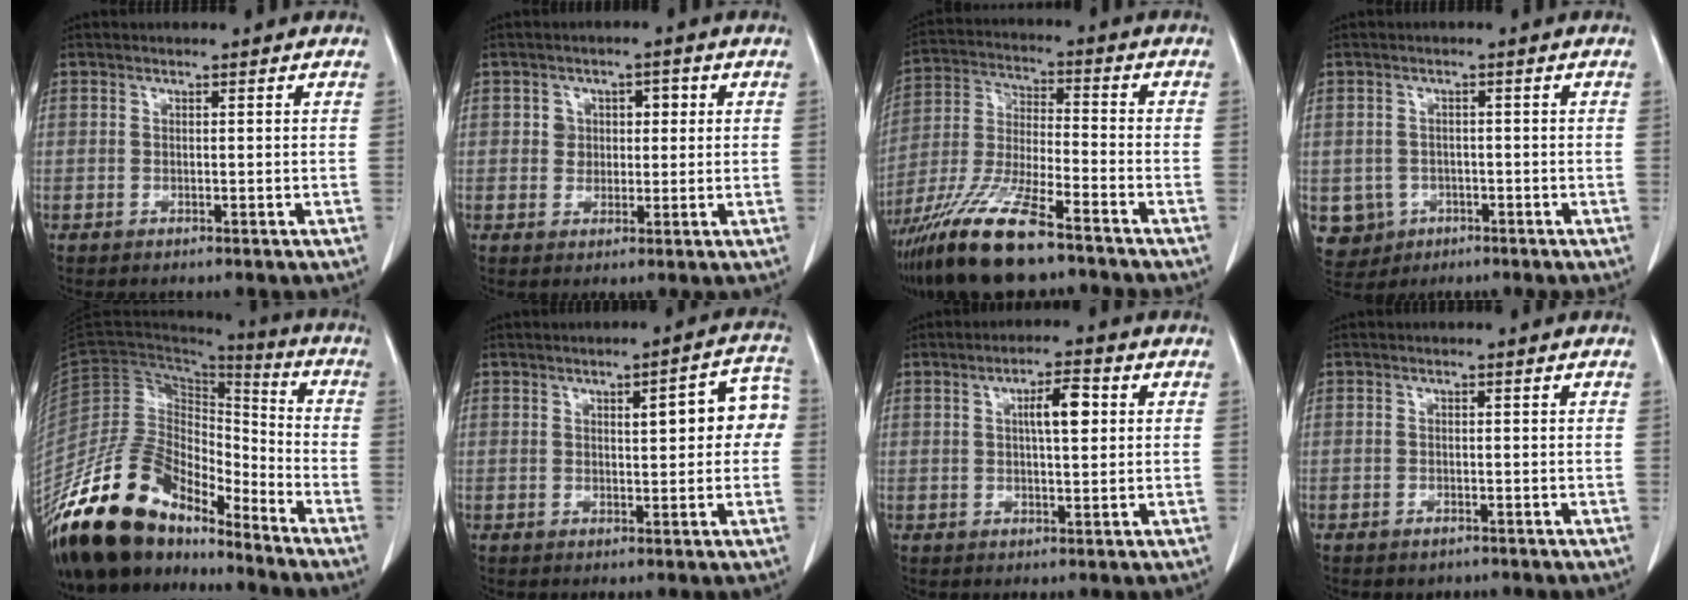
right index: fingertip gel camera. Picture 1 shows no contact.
{"total": 3.8, "force": [0.8, 3.1, 1.9], "torque": [-0.021, 0.016, 0.013]}
{"total": 15.6, "force": [-11.1, 2.6, 10.7], "torque": [-0.232, -0.034, -0.208]}
{"total": 5.3, "force": [-1.6, 5.0, 0.5], "torque": [-0.011, 0.007, -0.019]}
{"total": 20.0, "force": [-16.6, 7.4, 8.4], "torque": [-0.162, 0.031, -0.302]}
{"total": 7.5, "force": [1.1, 2.1, 7.1], "torque": [-0.083, 0.028, 0.012]}
{"total": 4.7, "force": [1.1, 1.1, 4.4], "torque": [-0.074, 0.008, 0.017]}
{"total": 1.2, "force": [-0.9, 0.8, 0.3], "torque": [-0.009, 0.001, -0.009]}